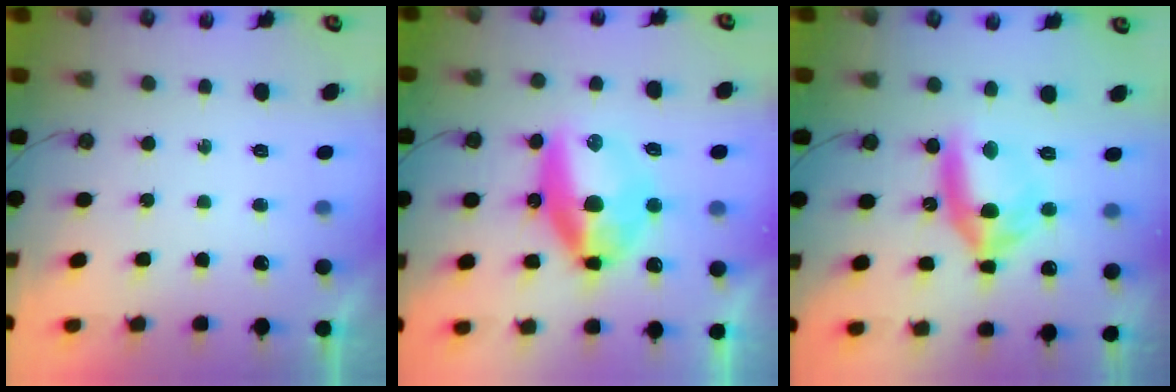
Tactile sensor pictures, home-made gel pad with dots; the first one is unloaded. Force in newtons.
{"total": 14.6, "press": 14.4, "slide": 1.9}
{"total": 11.4, "press": 11.4, "slide": 1.3}